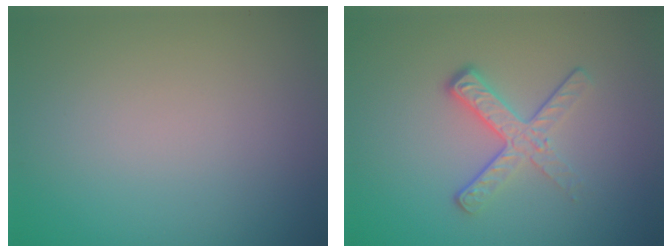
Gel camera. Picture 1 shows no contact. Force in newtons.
{"total": 3.7, "press": 2.5, "slide": 2.7}